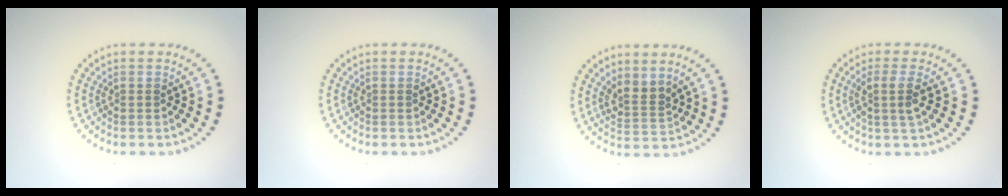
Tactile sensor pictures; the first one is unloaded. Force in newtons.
{"total": 0.0}
{"total": 2.4, "press": 1.7, "slide": 1.6}
{"total": 2.2, "press": 1.7, "slide": 1.3}